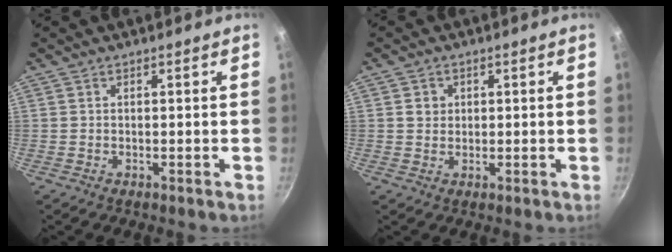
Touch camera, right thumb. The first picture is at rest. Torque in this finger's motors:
{"motor_torque": [0.16, 0.00, 0.27, -0.08, -0.02]}